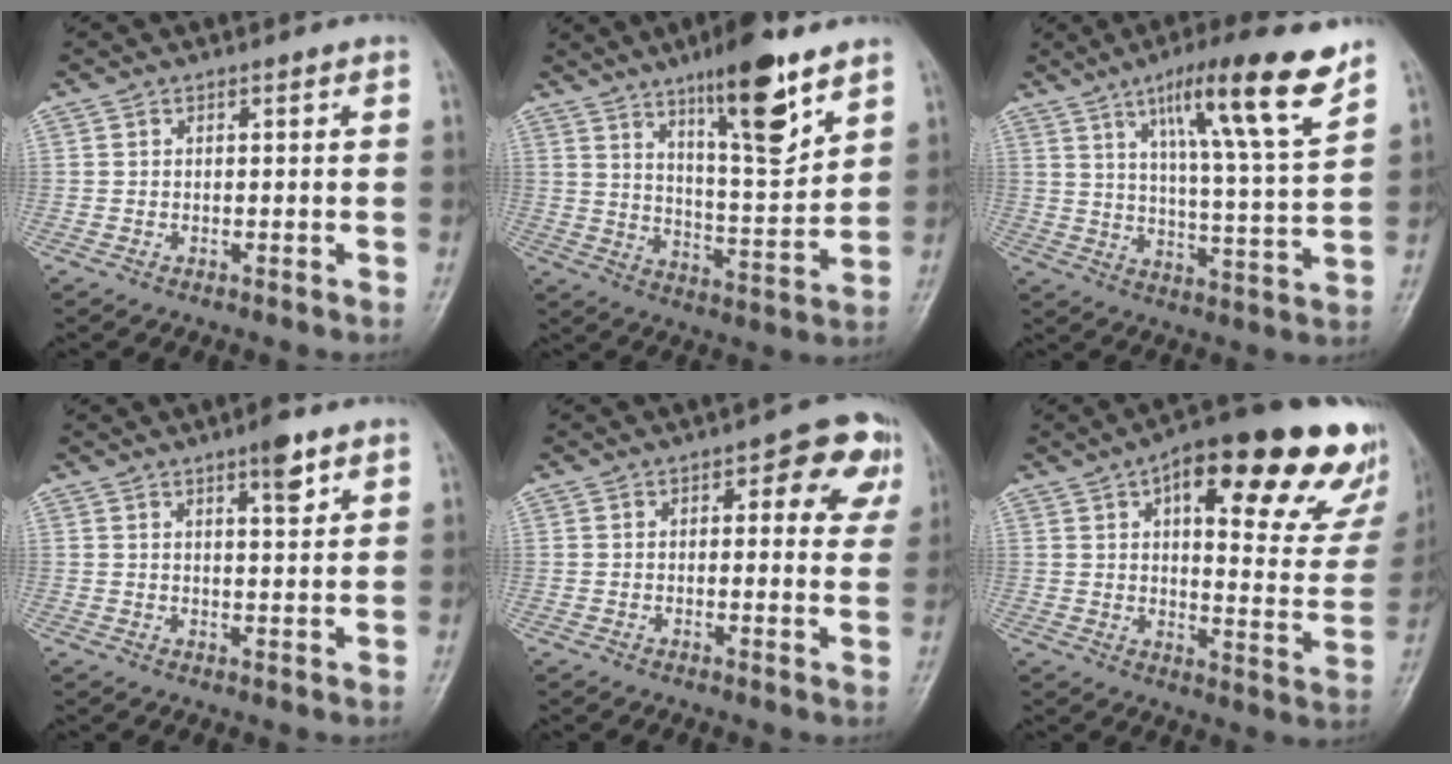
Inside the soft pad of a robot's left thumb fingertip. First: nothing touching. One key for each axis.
{"total": 15.6, "fx": 9.6, "fy": 3.6, "fz": 11.7, "tx": -0.165, "ty": -0.059, "tz": 0.160}
{"total": 16.9, "fx": 10.1, "fy": 1.7, "fz": 13.4, "tx": -0.202, "ty": -0.047, "tz": 0.160}
{"total": 4.8, "fx": 2.9, "fy": 1.2, "fz": 3.6, "tx": -0.047, "ty": -0.017, "tz": 0.043}
{"total": 9.8, "fx": 4.2, "fy": 4.6, "fz": 7.6, "tx": -0.040, "ty": -0.005, "tz": 0.038}
{"total": 27.3, "fx": 15.2, "fy": 9.8, "fz": 20.5, "tx": -0.234, "ty": -0.033, "tz": 0.197}